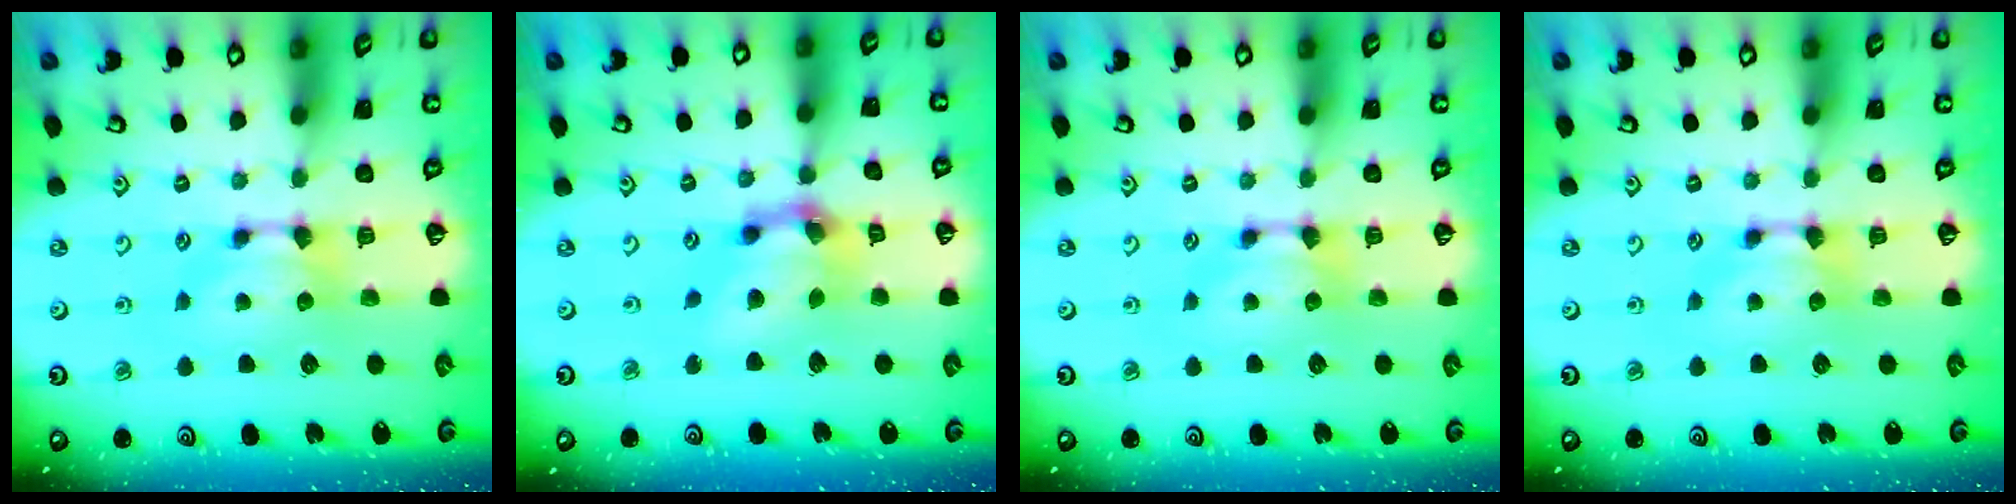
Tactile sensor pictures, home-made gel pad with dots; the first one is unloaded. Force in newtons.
{"total": 5.8, "press": 5.4, "slide": 2.2}
{"total": 0.0}
{"total": 0.0}